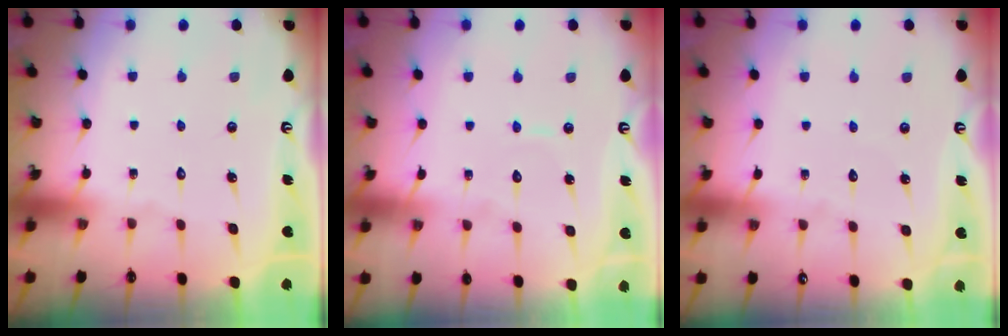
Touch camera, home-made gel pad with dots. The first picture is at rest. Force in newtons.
{"total": 4.8, "press": 4.7, "slide": 0.2}
{"total": 2.4, "press": 2.4, "slide": 0.2}